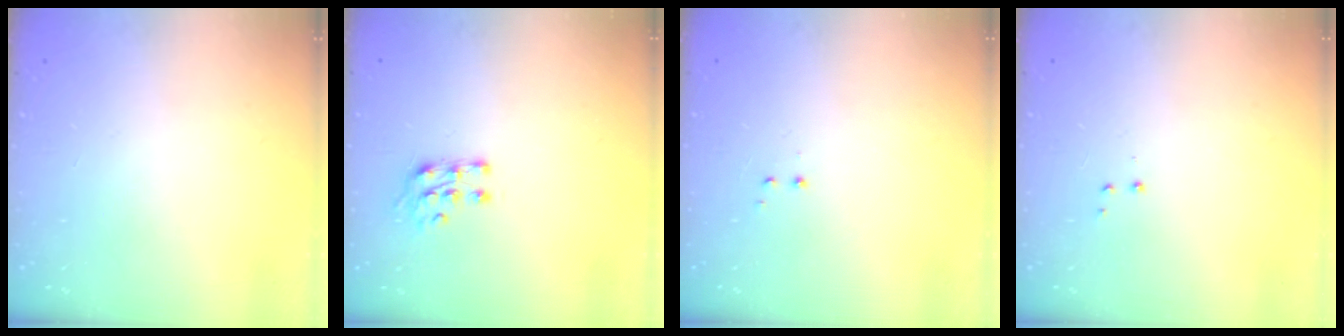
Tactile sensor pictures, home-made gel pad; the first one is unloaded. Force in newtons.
{"total": 7.2, "press": 7.2, "slide": 0.7}
{"total": 1.2, "press": 1.1, "slide": 0.6}
{"total": 3.0, "press": 2.9, "slide": 0.7}